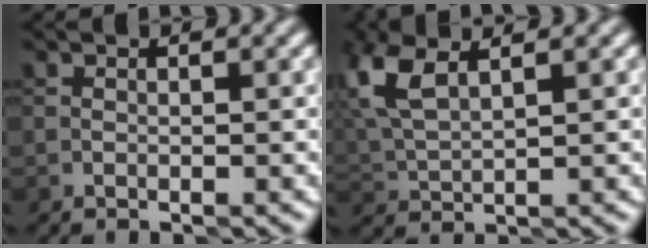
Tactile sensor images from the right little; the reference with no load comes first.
{"total": 5.5, "force": [3.0, 2.3, 4.0], "torque": [-0.105, 0.015, 0.067]}